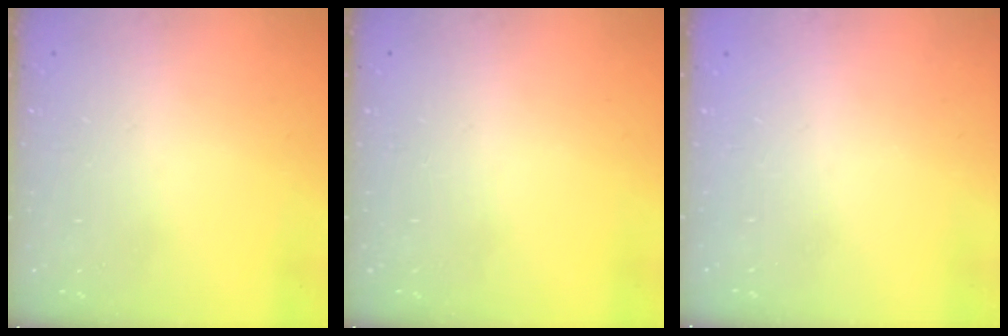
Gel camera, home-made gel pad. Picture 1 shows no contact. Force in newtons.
{"total": 0.0}
{"total": 0.0}